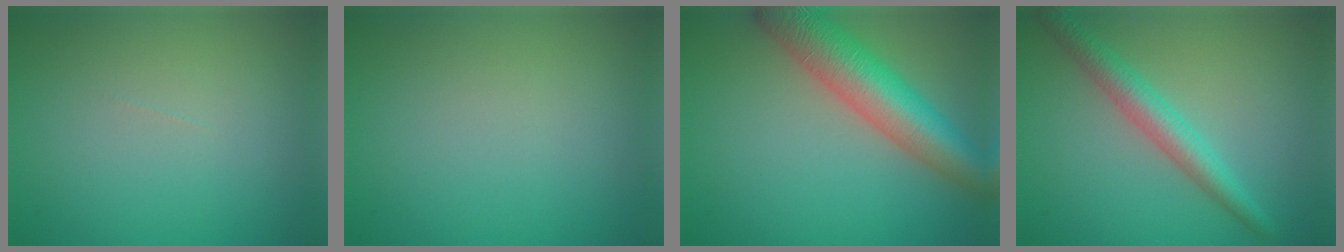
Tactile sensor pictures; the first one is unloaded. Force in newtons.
{"total": 0.0}
{"total": 8.3, "press": 8.3, "slide": 0.3}
{"total": 3.7, "press": 3.7, "slide": 0.1}